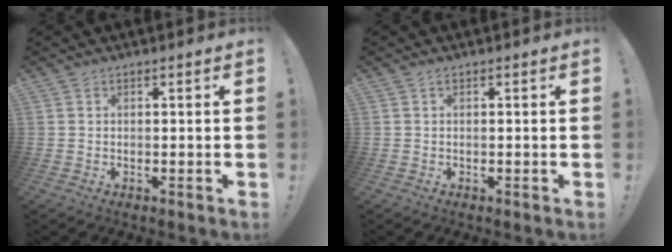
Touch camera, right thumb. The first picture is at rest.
{"total": 0.6, "force": [0.3, 0.2, 0.5], "torque": [-0.003, -0.002, 0.003]}